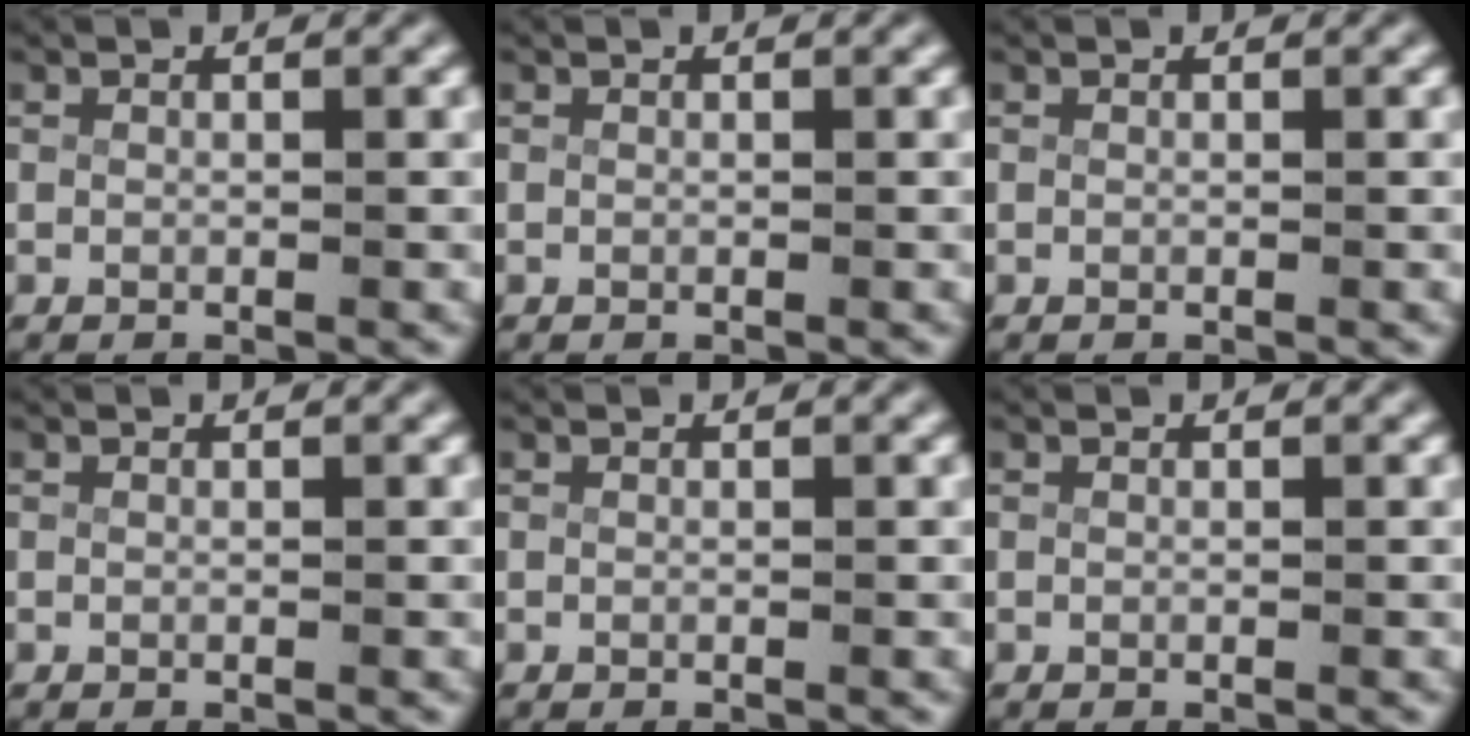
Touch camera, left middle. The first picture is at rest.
{"total": 0.0}
{"total": 0.0}
{"total": 0.0}
{"total": 0.0}
{"total": 0.0}